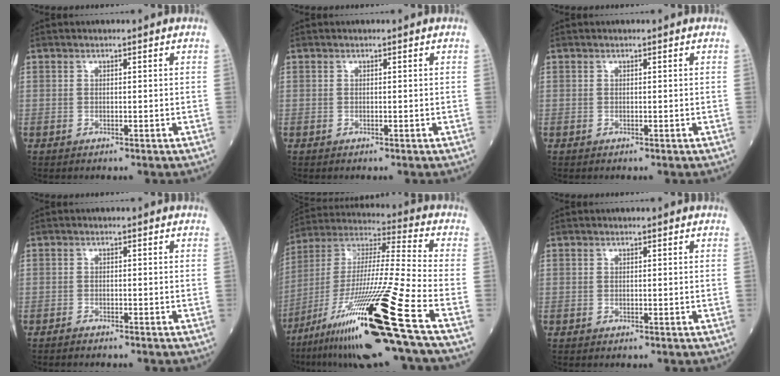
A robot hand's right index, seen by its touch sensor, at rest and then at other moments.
{"total": 0.0}
{"total": 0.0}
{"total": 1.5, "force": [-1.4, 0.0, 0.3], "torque": [-0.009, -0.001, -0.021]}
{"total": 24.6, "force": [-13.8, -1.5, 20.3], "torque": [-0.378, -0.043, -0.254]}
{"total": 0.0}